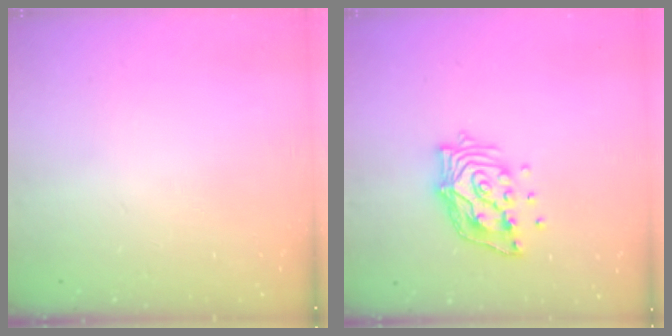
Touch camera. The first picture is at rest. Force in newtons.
{"total": 12.4, "press": 12.4, "slide": 1.2}